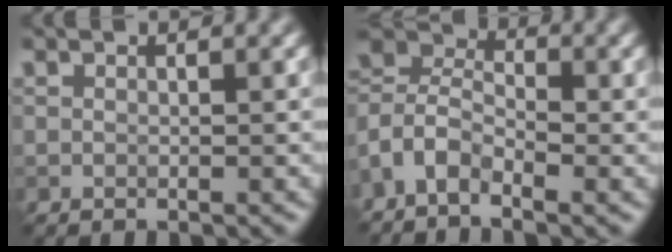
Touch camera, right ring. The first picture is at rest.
{"total": 4.6, "force": [-2.2, 2.7, 3.0], "torque": [-0.061, 0.002, -0.060]}